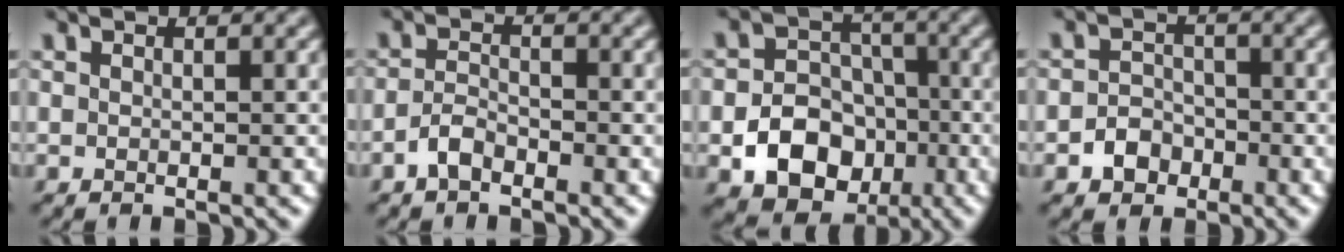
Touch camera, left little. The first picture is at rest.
{"total": 2.0, "force": [-1.5, 0.7, 1.0], "torque": [-0.020, 0.005, -0.034]}
{"total": 8.4, "force": [-3.0, 6.8, 3.9], "torque": [-0.042, -0.008, -0.071]}
{"total": 2.4, "force": [-1.4, 1.8, 0.7], "torque": [-0.005, 0.004, -0.030]}